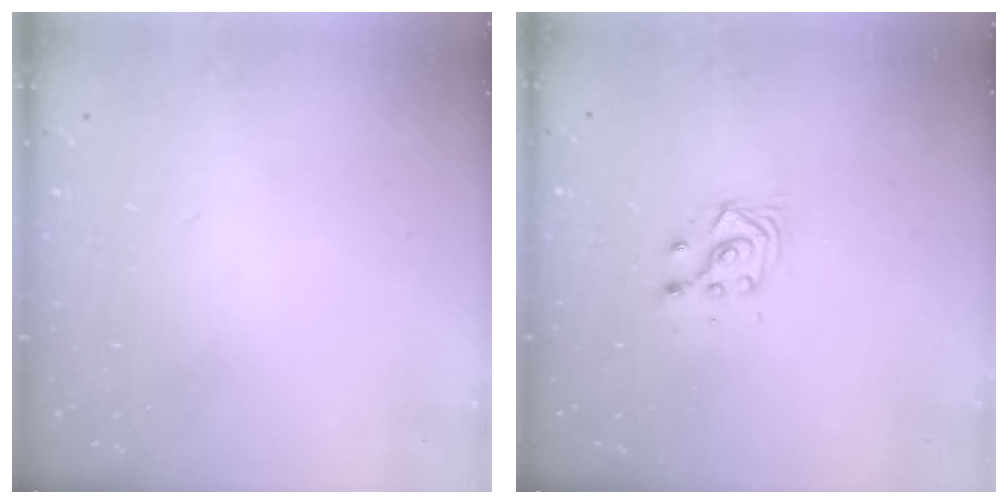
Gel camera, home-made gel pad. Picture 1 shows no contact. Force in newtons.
{"total": 3.5, "press": 3.4, "slide": 0.9}